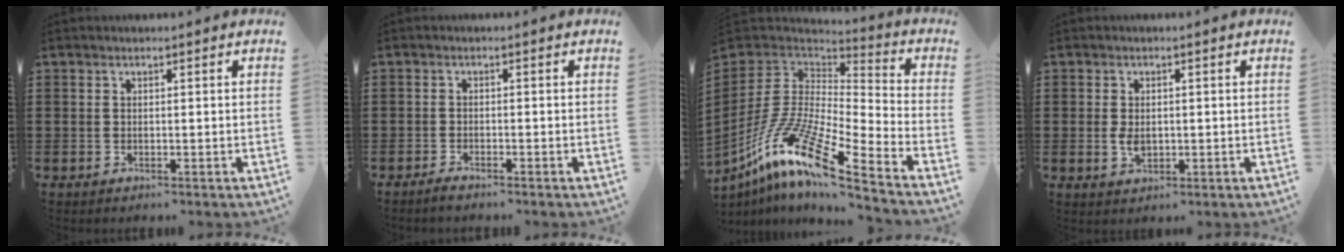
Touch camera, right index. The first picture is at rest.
{"total": 1.2, "force": [-1.2, 0.0, 0.2], "torque": [-0.007, 0.000, -0.023]}
{"total": 14.5, "force": [-9.5, 3.1, 10.5], "torque": [-0.229, 0.004, -0.194]}
{"total": 2.3, "force": [0.0, 1.3, 1.9], "torque": [-0.038, 0.004, 0.000]}